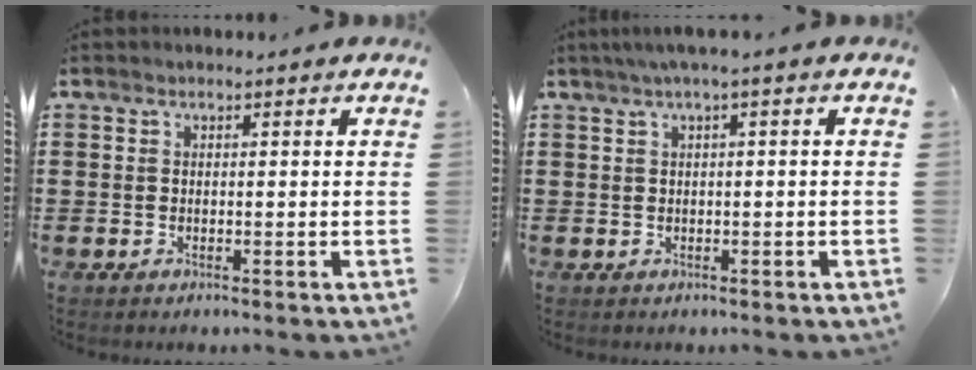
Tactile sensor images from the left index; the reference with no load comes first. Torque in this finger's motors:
{"motor_torque": [0.81, 0.98, 0.34, 0.04]}